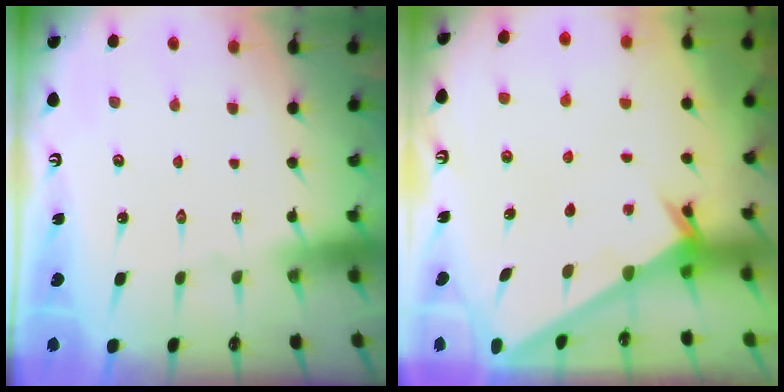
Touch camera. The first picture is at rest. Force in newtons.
{"total": 2.3, "press": 2.3, "slide": 0.2}